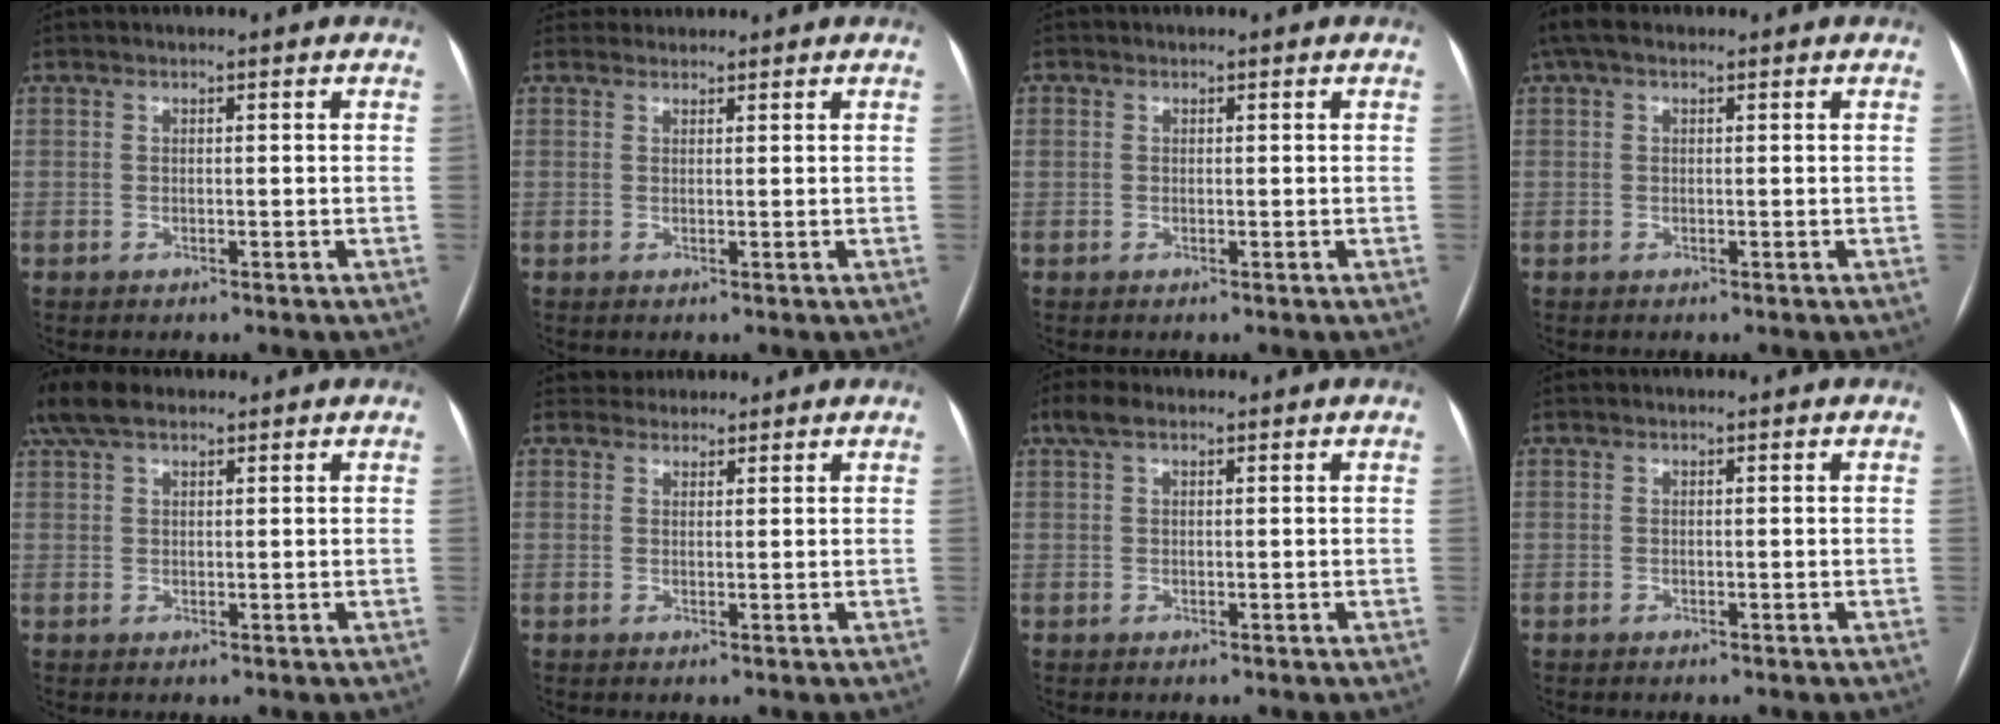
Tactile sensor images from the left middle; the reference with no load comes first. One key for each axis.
{"total": 1.6, "fx": 1.5, "fy": 0.4, "fz": -0.5, "tx": 0.004, "ty": 0.016, "tz": 0.027}
{"total": 1.5, "fx": -0.9, "fy": -0.9, "fz": -0.7, "tx": 0.025, "ty": -0.009, "tz": -0.018}
{"total": 3.5, "fx": 2.1, "fy": 1.6, "fz": 2.3, "tx": -0.057, "ty": 0.038, "tz": 0.042}
{"total": 5.9, "fx": 4.4, "fy": 2.3, "fz": 3.3, "tx": -0.079, "ty": 0.034, "tz": 0.089}
{"total": 2.2, "fx": 2.0, "fy": 1.0, "fz": -0.5, "tx": 0.011, "ty": 0.015, "tz": 0.029}
{"total": 2.9, "fx": 1.8, "fy": 1.1, "fz": 2.0, "tx": -0.048, "ty": 0.025, "tz": 0.039}
{"total": 0.0}